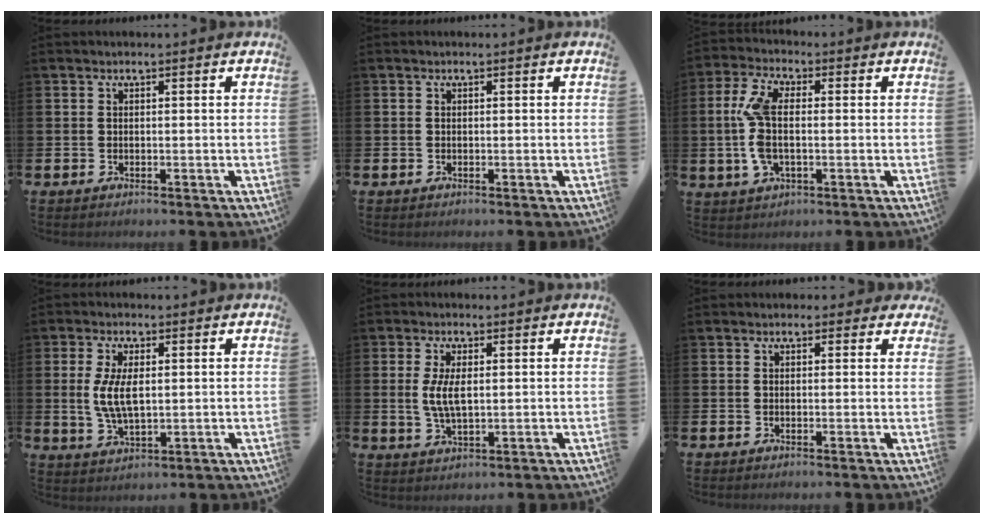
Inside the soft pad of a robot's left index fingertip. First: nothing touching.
{"total": 0.0}
{"total": 7.6, "force": [0.3, 3.6, 6.7], "torque": [-0.152, 0.009, 0.003]}
{"total": 5.8, "force": [0.9, 2.7, 5.1], "torque": [-0.092, 0.003, 0.014]}
{"total": 4.8, "force": [0.8, 2.0, 4.3], "torque": [-0.077, 0.003, 0.009]}
{"total": 0.7, "force": [0.2, 0.6, 0.2], "torque": [-0.003, 0.010, 0.002]}